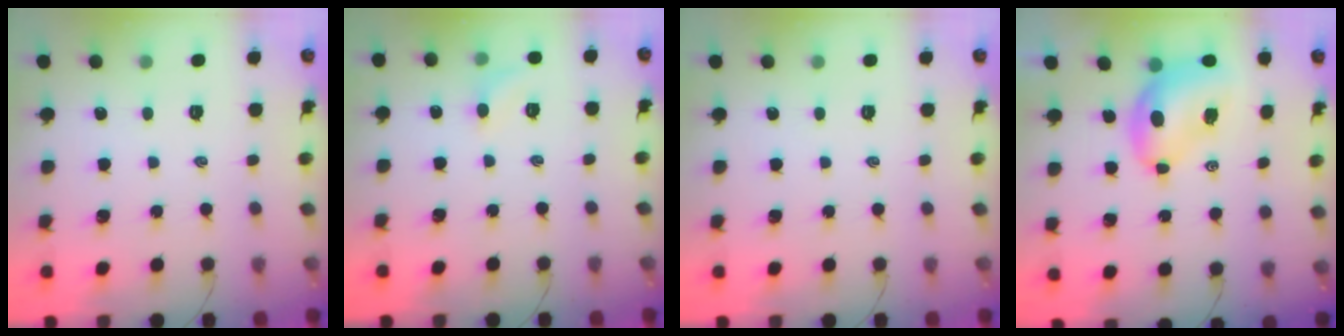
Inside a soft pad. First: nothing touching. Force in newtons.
{"total": 5.7, "press": 5.5, "slide": 1.7}
{"total": 0.0}
{"total": 7.6, "press": 7.3, "slide": 2.3}